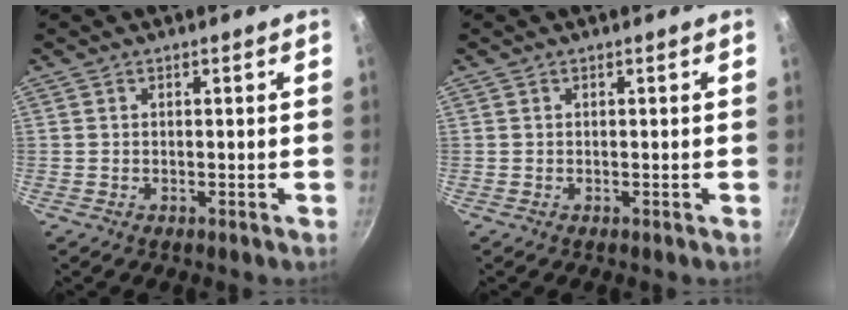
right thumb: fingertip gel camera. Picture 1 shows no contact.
{"total": 0.0}